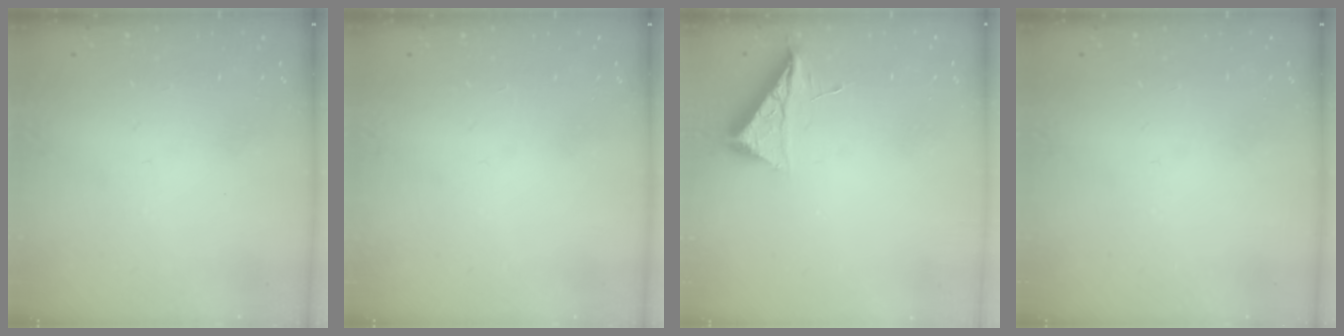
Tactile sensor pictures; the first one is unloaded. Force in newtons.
{"total": 0.0}
{"total": 6.8, "press": 6.7, "slide": 0.7}
{"total": 0.0}